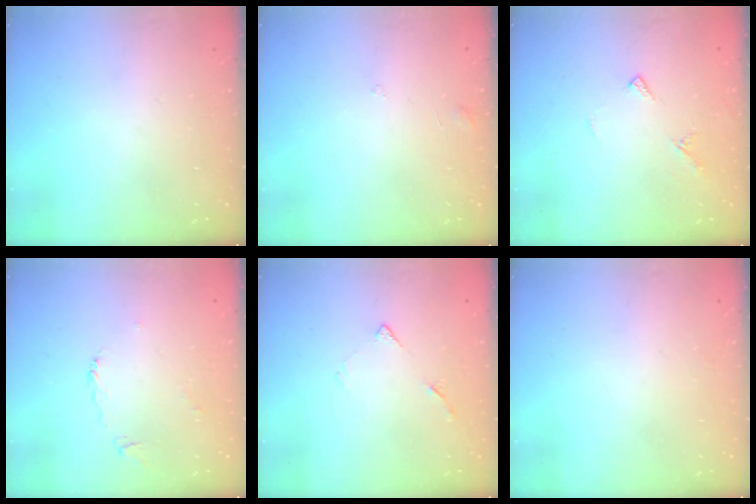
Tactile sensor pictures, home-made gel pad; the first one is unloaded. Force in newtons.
{"total": 2.9, "press": 2.9, "slide": 0.2}
{"total": 6.4, "press": 6.4, "slide": 0.7}
{"total": 2.3, "press": 2.2, "slide": 0.7}
{"total": 5.0, "press": 5.0, "slide": 0.6}
{"total": 2.1, "press": 2.1, "slide": 0.2}